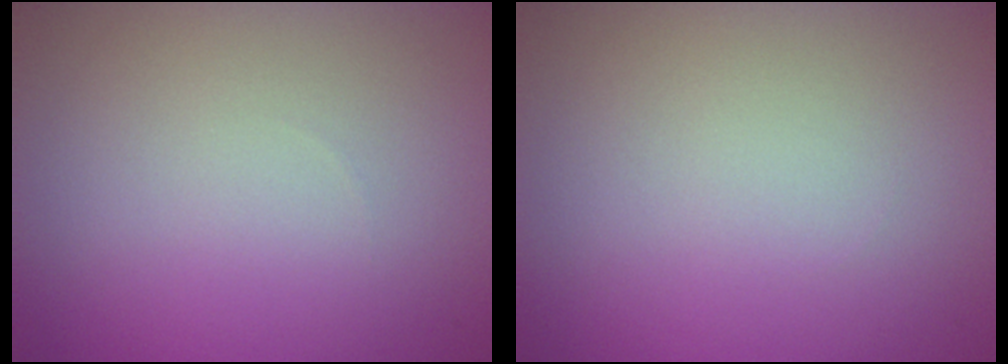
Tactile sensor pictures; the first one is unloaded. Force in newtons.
{"total": 0.0}